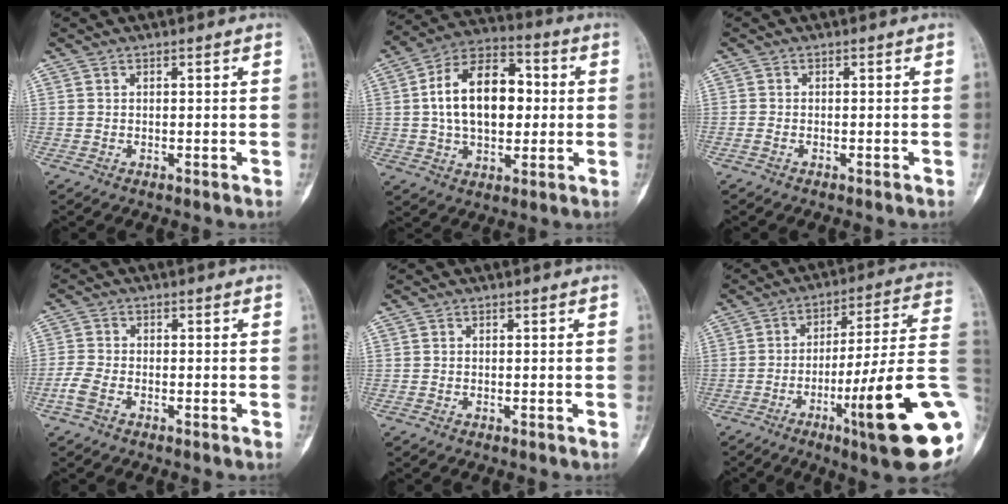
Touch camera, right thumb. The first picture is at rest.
{"total": 16.9, "force": [1.4, 10.5, 13.2], "torque": [-0.193, 0.023, 0.018]}
{"total": 0.9, "force": [-0.6, 0.4, 0.6], "torque": [-0.017, 0.002, -0.012]}
{"total": 2.1, "force": [-1.2, 1.0, 1.4], "torque": [-0.041, 0.005, -0.027]}
{"total": 0.0}
{"total": 22.3, "force": [-6.9, 2.0, 21.1], "torque": [-0.267, 0.014, -0.102]}